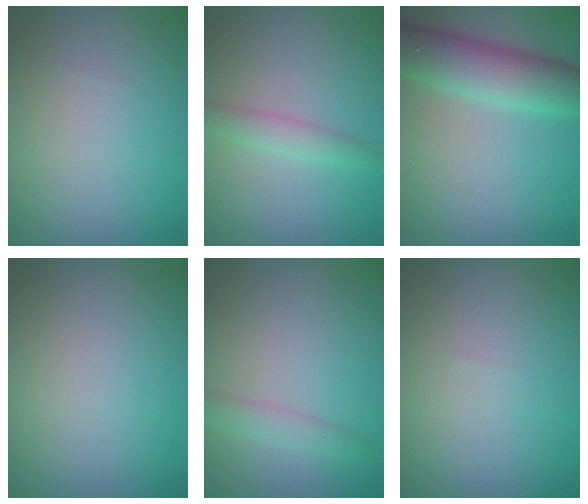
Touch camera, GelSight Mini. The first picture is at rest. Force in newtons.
{"total": 2.0, "press": 2.0, "slide": 0.0}
{"total": 6.6, "press": 6.5, "slide": 0.2}
{"total": 0.0}
{"total": 1.8, "press": 1.8, "slide": 0.0}
{"total": 0.0}